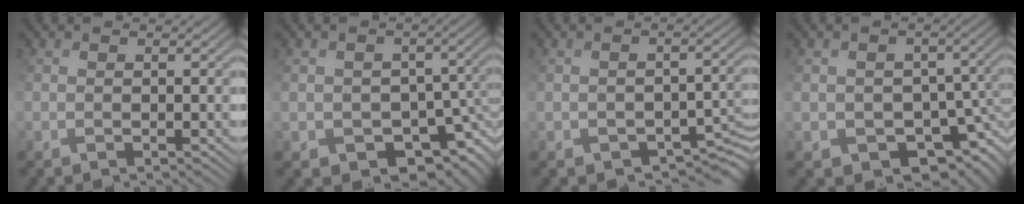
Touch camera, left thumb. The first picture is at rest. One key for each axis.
{"total": 7.4, "fx": -3.0, "fy": 5.8, "fz": 3.6, "tx": -0.054, "ty": -0.019, "tz": -0.036}
{"total": 5.3, "fx": -3.2, "fy": 3.5, "fz": 2.4, "tx": -0.025, "ty": -0.021, "tz": -0.040}
{"total": 7.3, "fx": -2.6, "fy": 5.7, "fz": 3.7, "tx": -0.051, "ty": -0.020, "tz": -0.033}